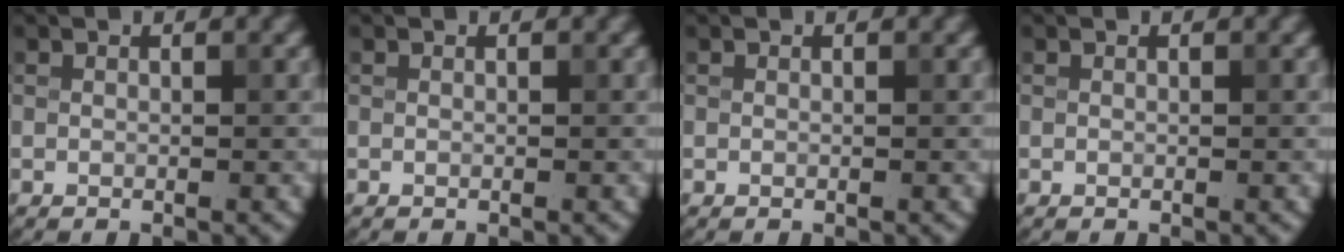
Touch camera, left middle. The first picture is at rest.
{"total": 0.0}
{"total": 0.0}
{"total": 0.0}